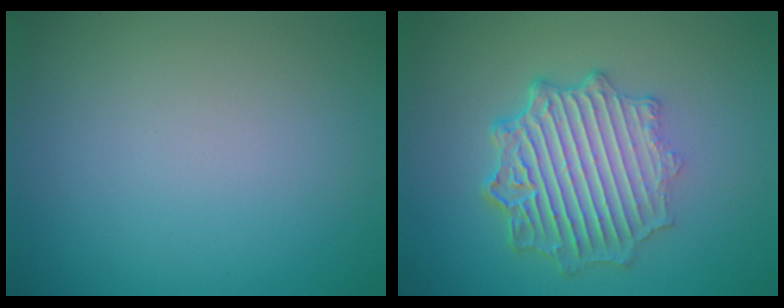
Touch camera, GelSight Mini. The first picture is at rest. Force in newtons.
{"total": 6.9, "press": 5.3, "slide": 4.4}